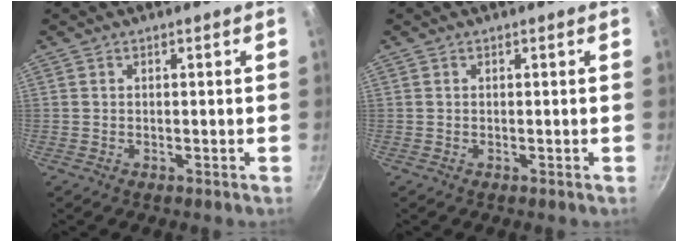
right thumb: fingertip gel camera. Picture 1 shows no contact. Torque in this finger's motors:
{"motor_torque": [-0.05, 0.05, -0.13, -0.10, 0.00]}